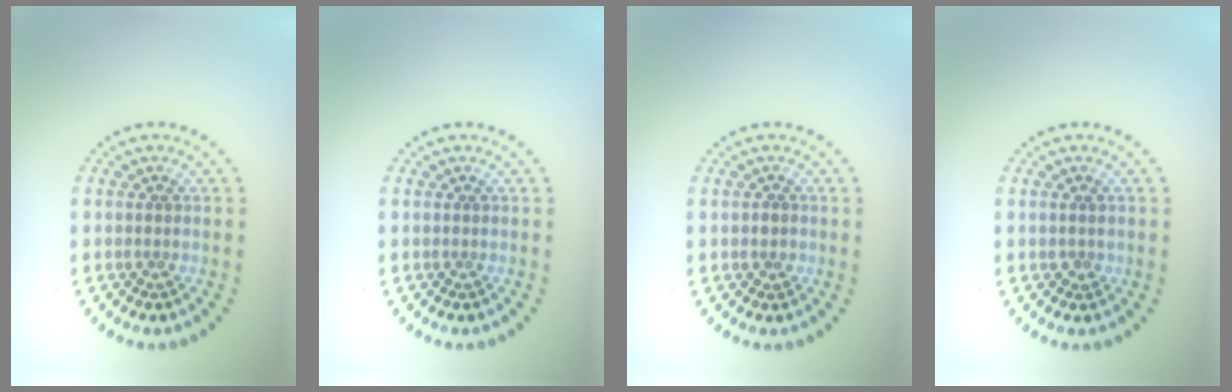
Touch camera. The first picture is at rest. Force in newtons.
{"total": 0.0}
{"total": 0.5, "press": 0.4, "slide": 0.3}
{"total": 0.8, "press": 0.8, "slide": 0.1}